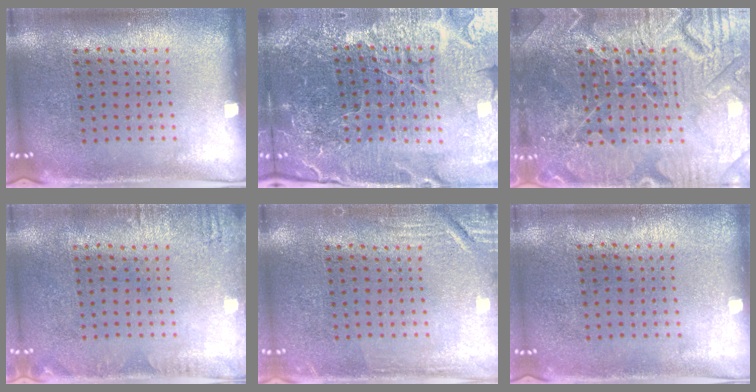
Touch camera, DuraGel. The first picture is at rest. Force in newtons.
{"total": 5.5, "press": 5.2, "slide": 1.9}
{"total": 7.7, "press": 7.7, "slide": 0.9}
{"total": 1.4, "press": 1.3, "slide": 0.2}
{"total": 2.3, "press": 2.2, "slide": 0.4}
{"total": 0.0}